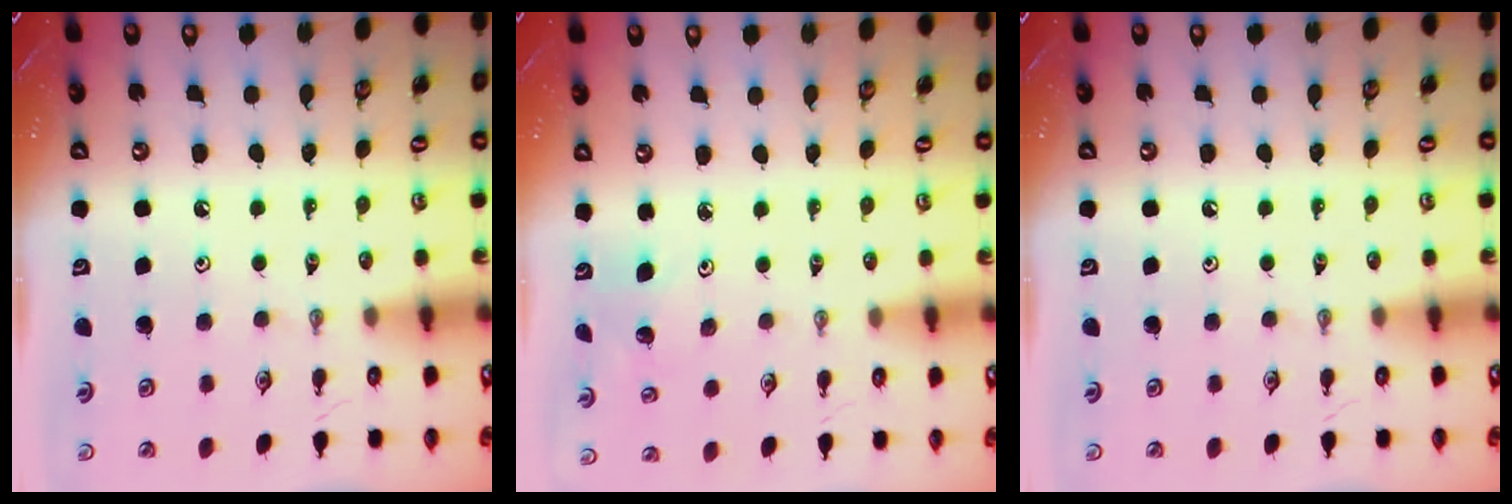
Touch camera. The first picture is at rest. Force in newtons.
{"total": 5.7, "press": 5.5, "slide": 1.2}
{"total": 0.0}